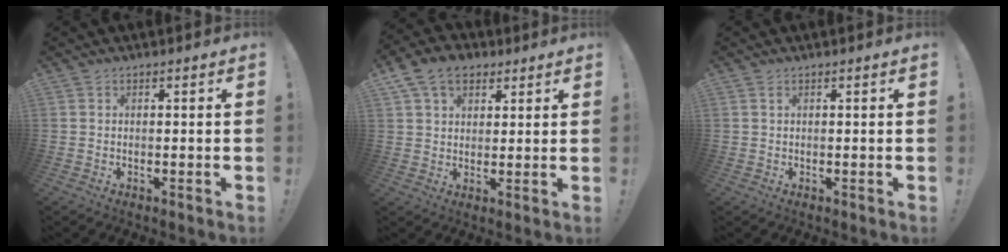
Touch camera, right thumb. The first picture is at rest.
{"total": 10.4, "force": [5.1, 7.5, 5.2], "torque": [-0.085, -0.010, 0.100]}
{"total": 0.5, "force": [0.3, 0.3, 0.4], "torque": [-0.008, 0.002, 0.005]}